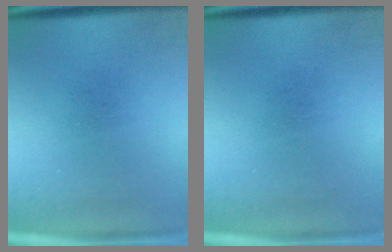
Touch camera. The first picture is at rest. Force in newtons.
{"total": 0.0}